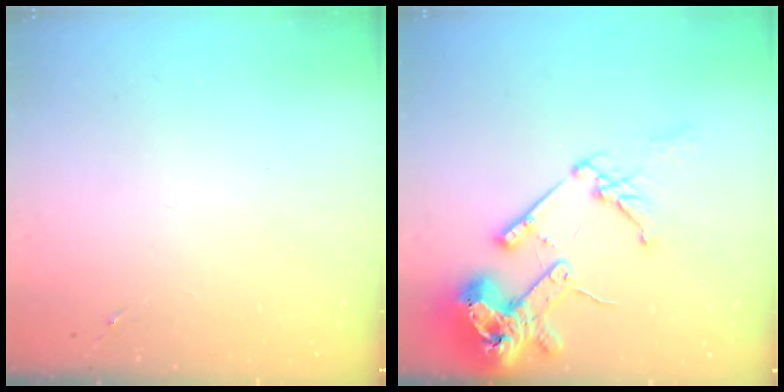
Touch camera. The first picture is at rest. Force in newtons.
{"total": 17.6, "press": 17.4, "slide": 2.3}